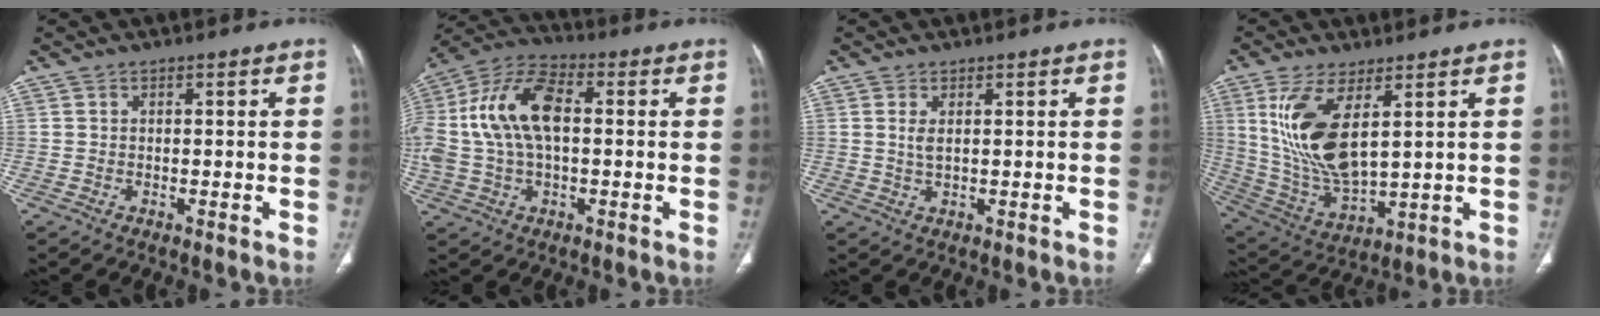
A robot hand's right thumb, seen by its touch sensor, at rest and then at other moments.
{"total": 17.0, "force": [1.6, 9.3, 14.1], "torque": [-0.299, 0.034, 0.026]}
{"total": 1.9, "force": [0.6, 0.6, 1.7], "torque": [-0.042, -0.004, 0.019]}
{"total": 15.5, "force": [5.0, 6.4, 13.2], "torque": [-0.271, -0.027, 0.117]}